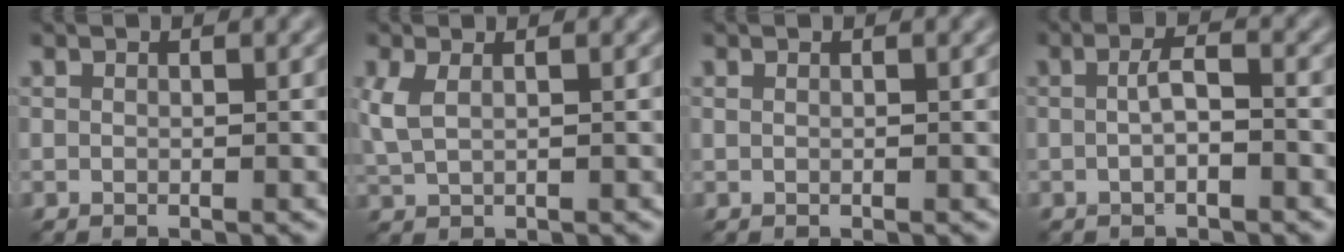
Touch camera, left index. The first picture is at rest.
{"total": 2.3, "force": [0.8, 1.0, 1.9], "torque": [-0.051, 0.004, 0.018]}
{"total": 0.0}
{"total": 2.1, "force": [-0.3, 0.4, 2.0], "torque": [-0.039, 0.002, -0.009]}